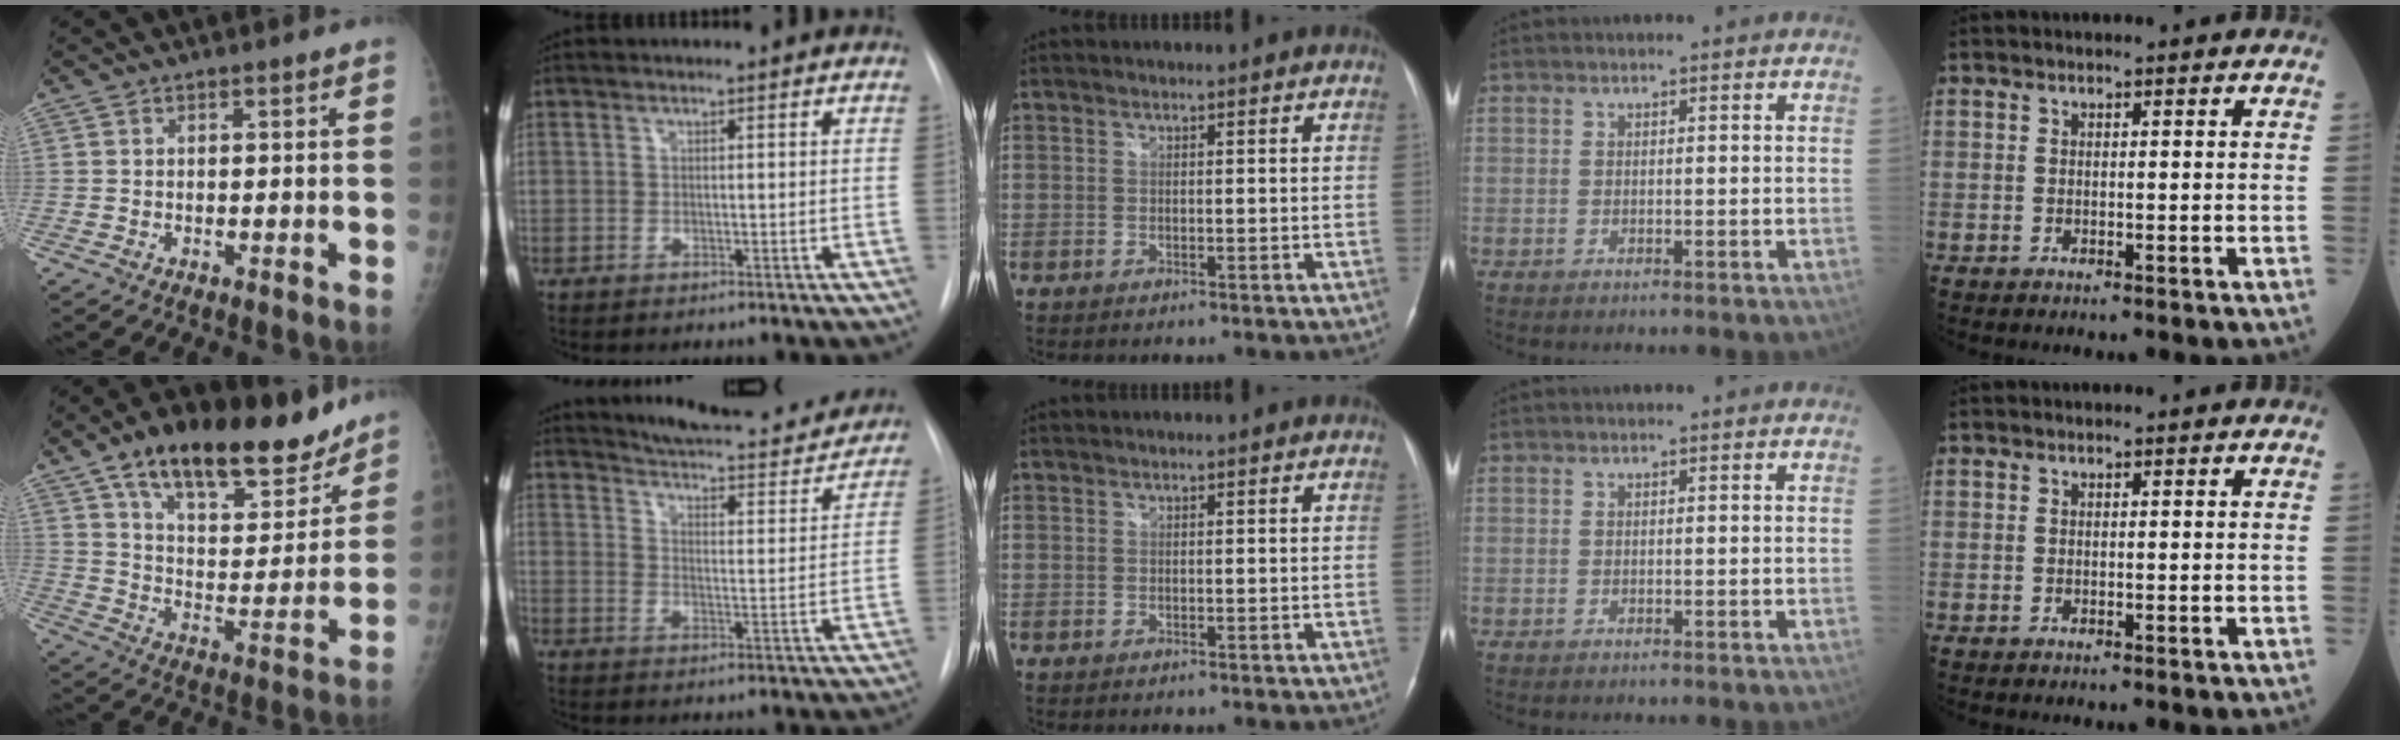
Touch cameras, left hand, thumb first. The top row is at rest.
{"thumb": {"total": 22.3, "force": [15.6, 9.4, 12.9], "torque": [-0.157, -0.059, 0.251]}, "index": {"total": 19.0, "force": [17.6, 3.6, 6.1], "torque": [-0.081, -0.027, 0.221]}}